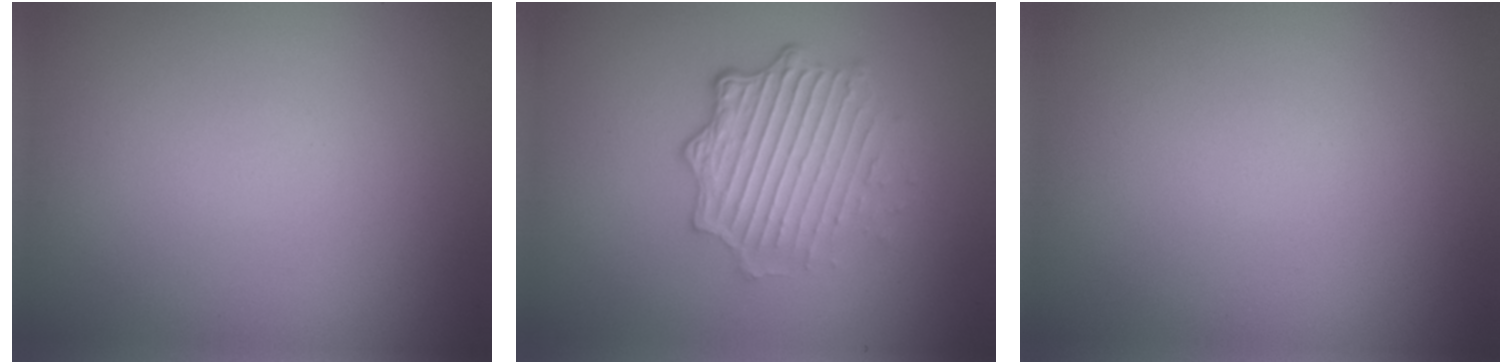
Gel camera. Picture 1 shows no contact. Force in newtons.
{"total": 5.0, "press": 3.6, "slide": 3.5}
{"total": 0.0}